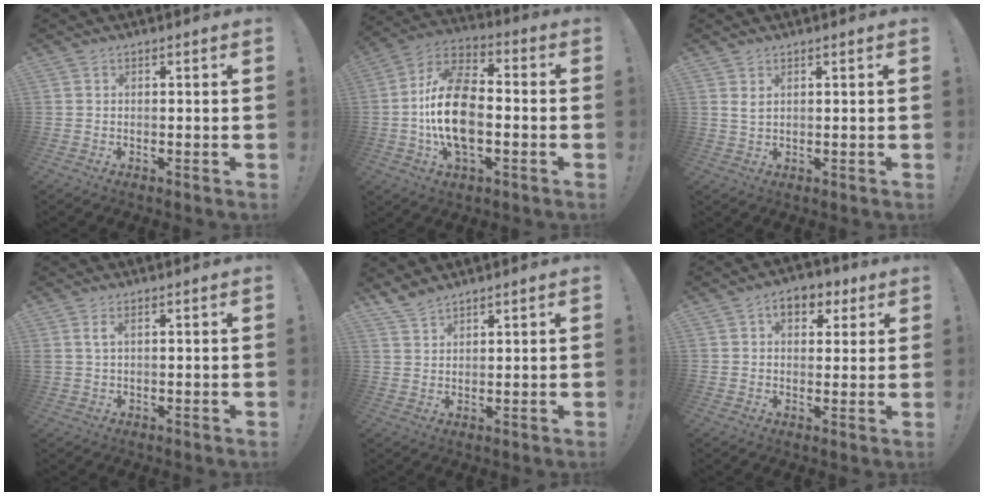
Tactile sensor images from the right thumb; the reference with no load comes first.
{"total": 18.2, "force": [-2.7, 10.4, 14.7], "torque": [-0.279, 0.014, -0.045]}
{"total": 2.5, "force": [1.3, 1.1, 1.9], "torque": [-0.024, -0.005, 0.021]}
{"total": 2.7, "force": [1.2, 1.1, 2.1], "torque": [-0.035, -0.002, 0.021]}
{"total": 4.1, "force": [3.7, 1.2, 1.4], "torque": [-0.034, -0.020, 0.072]}
{"total": 7.6, "force": [3.3, 5.1, 4.6], "torque": [-0.059, -0.003, 0.058]}